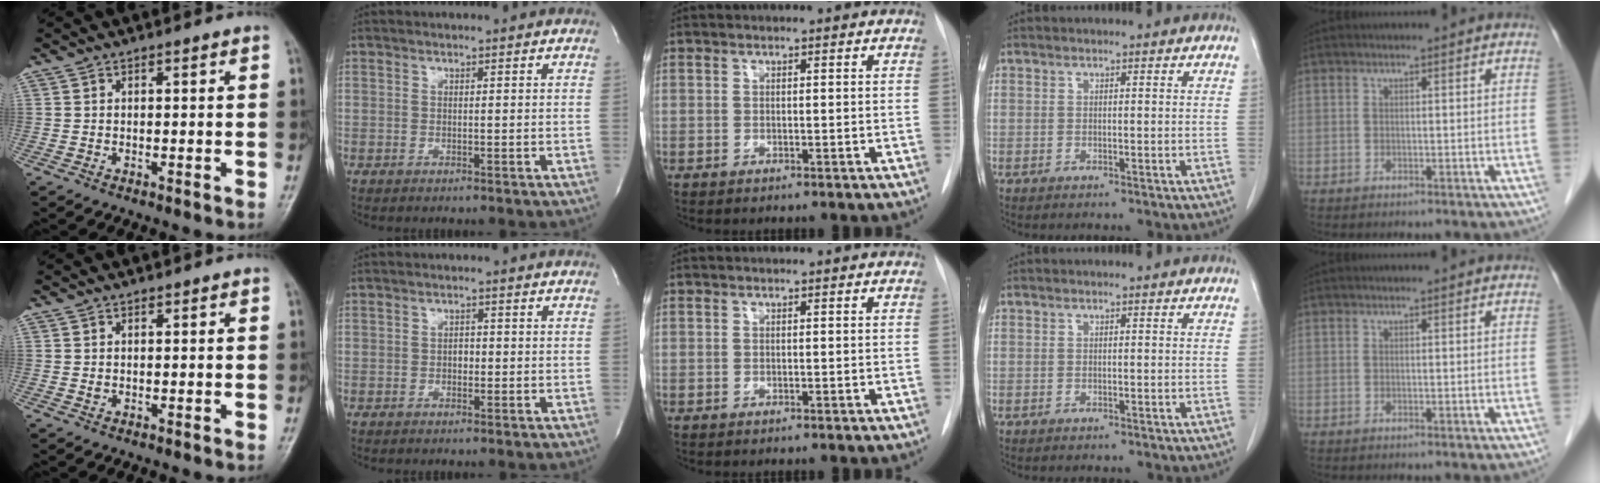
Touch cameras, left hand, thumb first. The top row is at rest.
{"thumb": {"total": 0.7, "force": [0.4, 0.5, 0.3], "torque": [-0.001, -0.002, 0.007]}, "index": {"total": 1.2, "force": [-0.3, 0.9, 0.9], "torque": [-0.013, 0.002, -0.005]}}